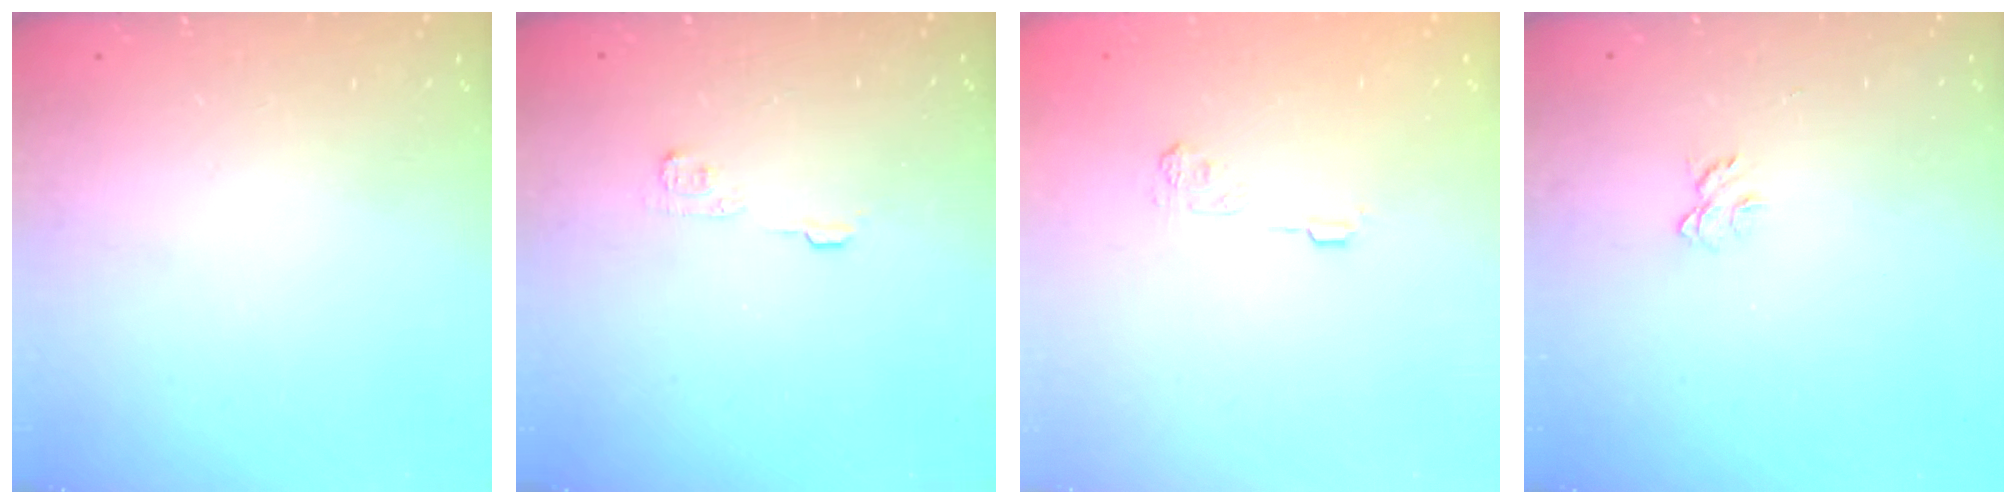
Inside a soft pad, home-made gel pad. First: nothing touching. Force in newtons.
{"total": 5.7, "press": 5.7, "slide": 0.7}
{"total": 7.0, "press": 6.9, "slide": 1.4}
{"total": 6.5, "press": 6.5, "slide": 0.2}